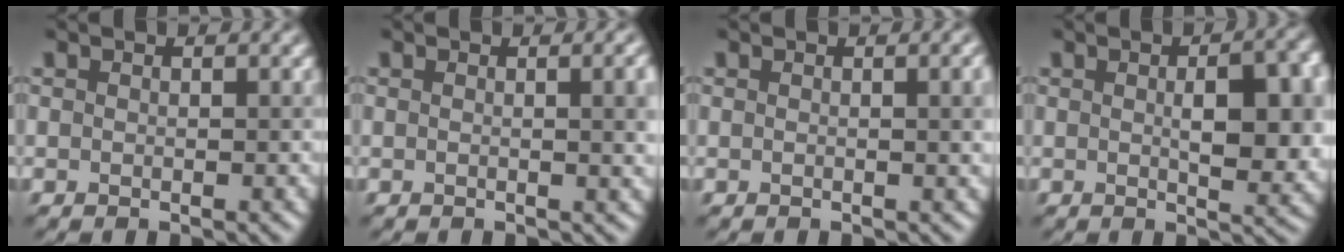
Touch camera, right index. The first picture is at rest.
{"total": 4.0, "force": [0.3, 1.6, 3.7], "torque": [-0.015, 0.011, 0.001]}
{"total": 3.2, "force": [0.4, 1.3, 2.9], "torque": [-0.011, 0.009, -0.001]}
{"total": 6.7, "force": [0.6, 2.4, 6.2], "torque": [-0.071, 0.002, 0.015]}